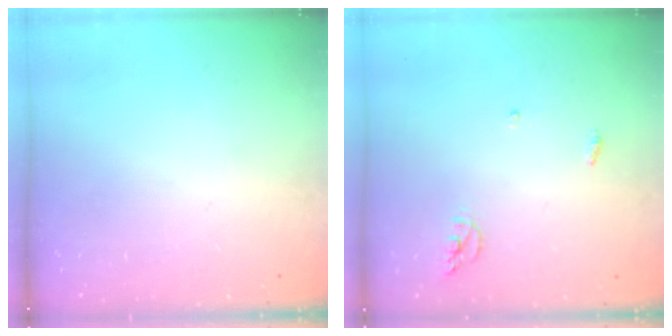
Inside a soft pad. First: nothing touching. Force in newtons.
{"total": 3.8, "press": 3.7, "slide": 0.2}